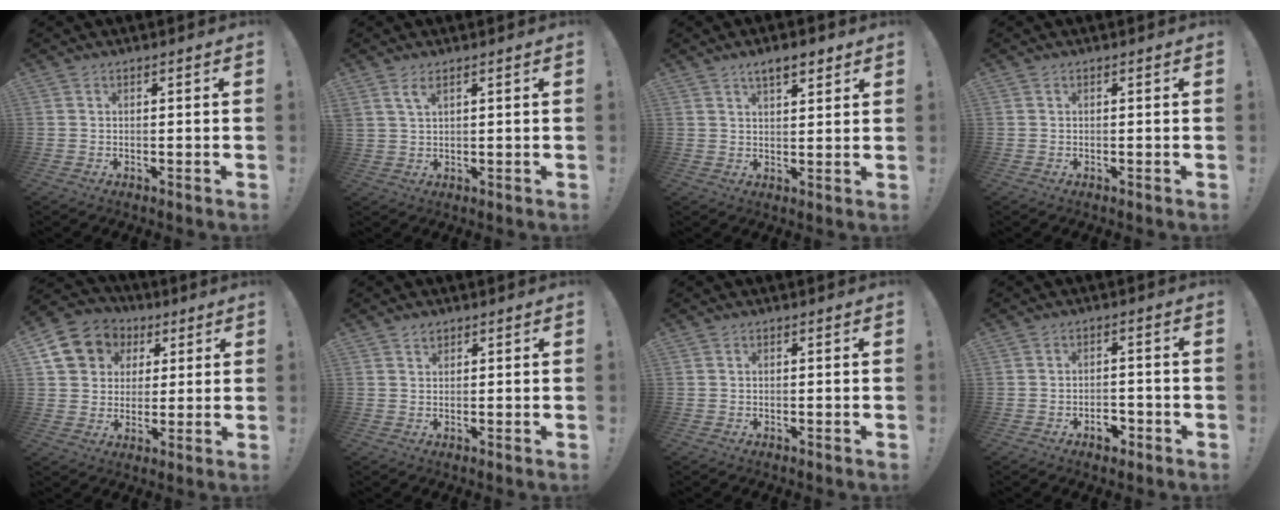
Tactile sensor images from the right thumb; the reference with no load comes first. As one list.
[{"total": 3.6, "force": [2.0, 1.1, 2.8], "torque": [-0.053, -0.004, 0.037]}, {"total": 6.0, "force": [4.1, 2.3, 3.8], "torque": [-0.049, -0.017, 0.070]}, {"total": 0.0}, {"total": 12.3, "force": [4.2, 10.6, 4.5], "torque": [-0.062, -0.013, 0.090]}, {"total": 1.8, "force": [1.5, 0.9, 0.4], "torque": [0.006, -0.009, 0.026]}, {"total": 0.0}, {"total": 4.1, "force": [-2.4, 2.5, 2.2], "torque": [-0.019, 0.012, -0.043]}]